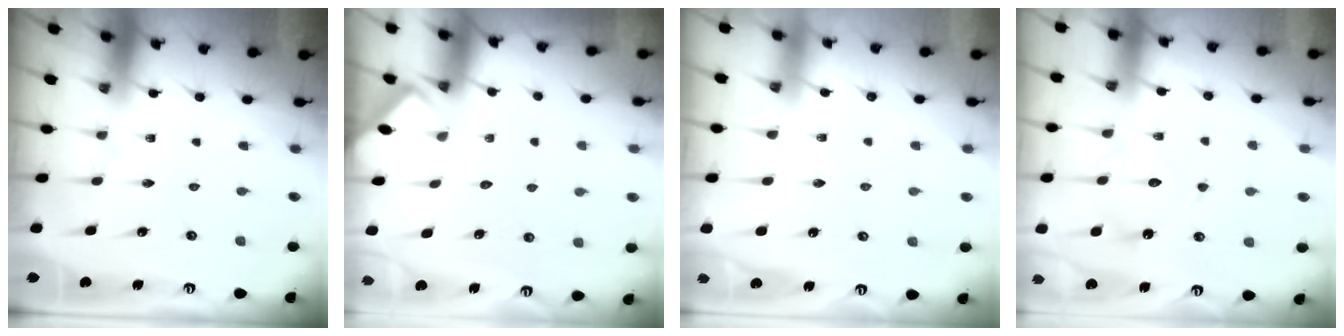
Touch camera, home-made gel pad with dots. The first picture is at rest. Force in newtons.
{"total": 4.2, "press": 4.2, "slide": 0.5}
{"total": 2.4, "press": 2.4, "slide": 0.4}
{"total": 11.6, "press": 11.6, "slide": 0.6}